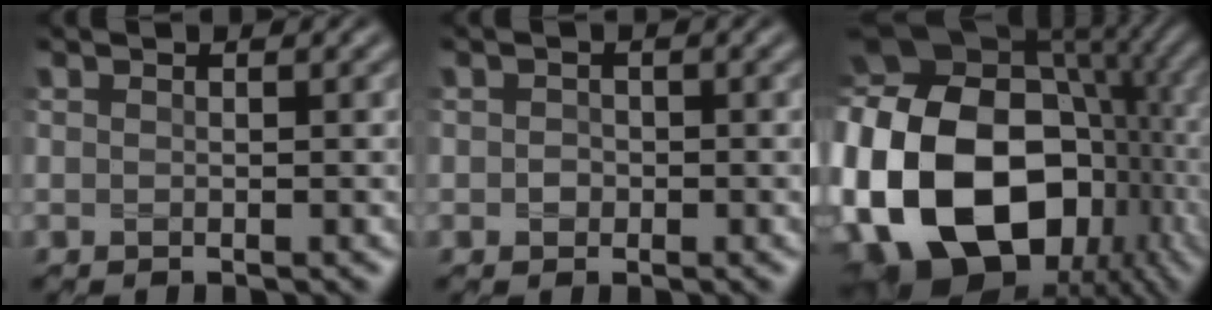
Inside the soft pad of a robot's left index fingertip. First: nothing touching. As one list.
[{"total": 0.9, "force": [-0.1, 0.9, 0.3], "torque": [-0.003, -0.003, -0.005]}, {"total": 22.3, "force": [-3.5, 16.1, 15.0], "torque": [-0.335, -0.027, -0.044]}]